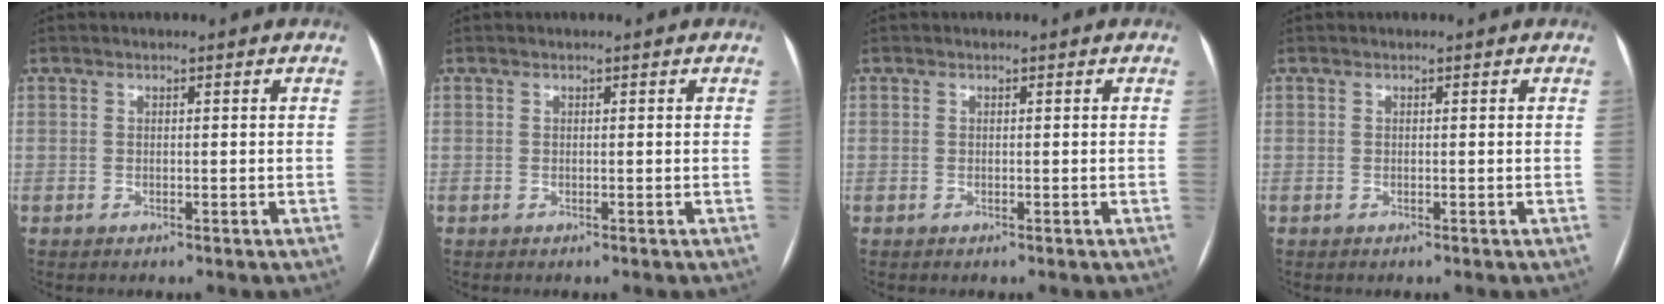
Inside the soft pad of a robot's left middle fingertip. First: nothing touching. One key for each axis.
{"total": 0.0}
{"total": 0.0}
{"total": 0.0}